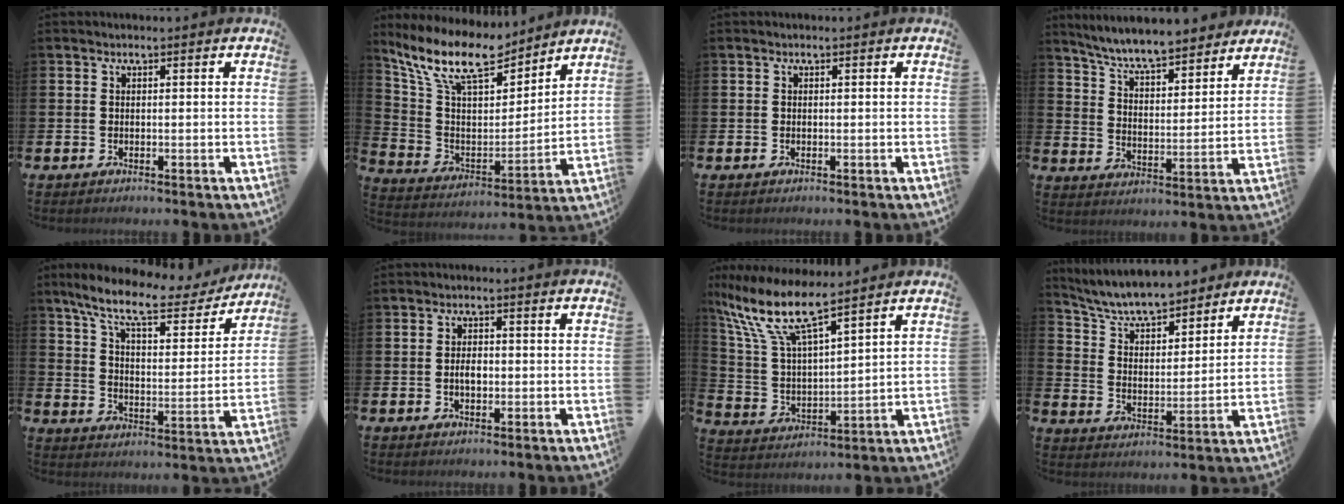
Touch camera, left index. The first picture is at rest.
{"total": 12.1, "force": [10.3, 3.7, 5.1], "torque": [-0.144, -0.059, 0.182]}
{"total": 0.0}
{"total": 7.8, "force": [7.4, 1.0, 2.3], "torque": [-0.078, -0.050, 0.130]}
{"total": 10.4, "force": [8.8, 2.4, 4.9], "torque": [-0.118, -0.053, 0.146]}
{"total": 2.5, "force": [-0.3, 1.4, 2.0], "torque": [-0.019, -0.002, -0.011]}
{"total": 10.3, "force": [8.4, 1.8, 5.6], "torque": [-0.144, -0.041, 0.145]}
{"total": 7.6, "force": [7.0, 1.8, 2.2], "torque": [-0.067, -0.045, 0.122]}